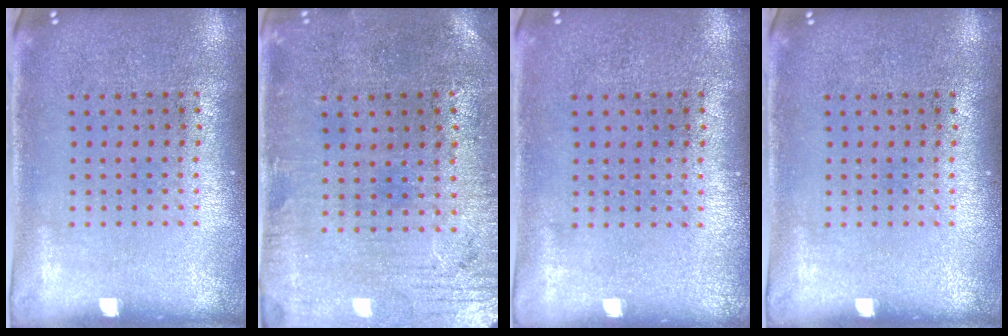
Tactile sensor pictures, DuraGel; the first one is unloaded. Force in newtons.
{"total": 0.6, "press": 0.4, "slide": 0.5}
{"total": 0.0}
{"total": 0.0}